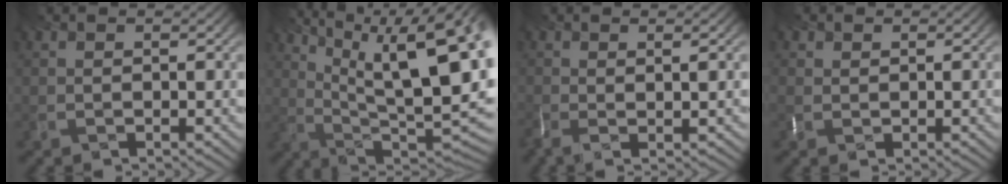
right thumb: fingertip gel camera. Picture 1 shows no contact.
{"total": 16.8, "force": [5.1, 8.6, 13.5], "torque": [-0.217, 0.013, 0.102]}
{"total": 1.9, "force": [0.0, 0.0, 1.9], "torque": [-0.042, 0.003, 0.014]}
{"total": 0.8, "force": [0.1, 0.5, -0.6], "torque": [-0.017, -0.006, 0.029]}